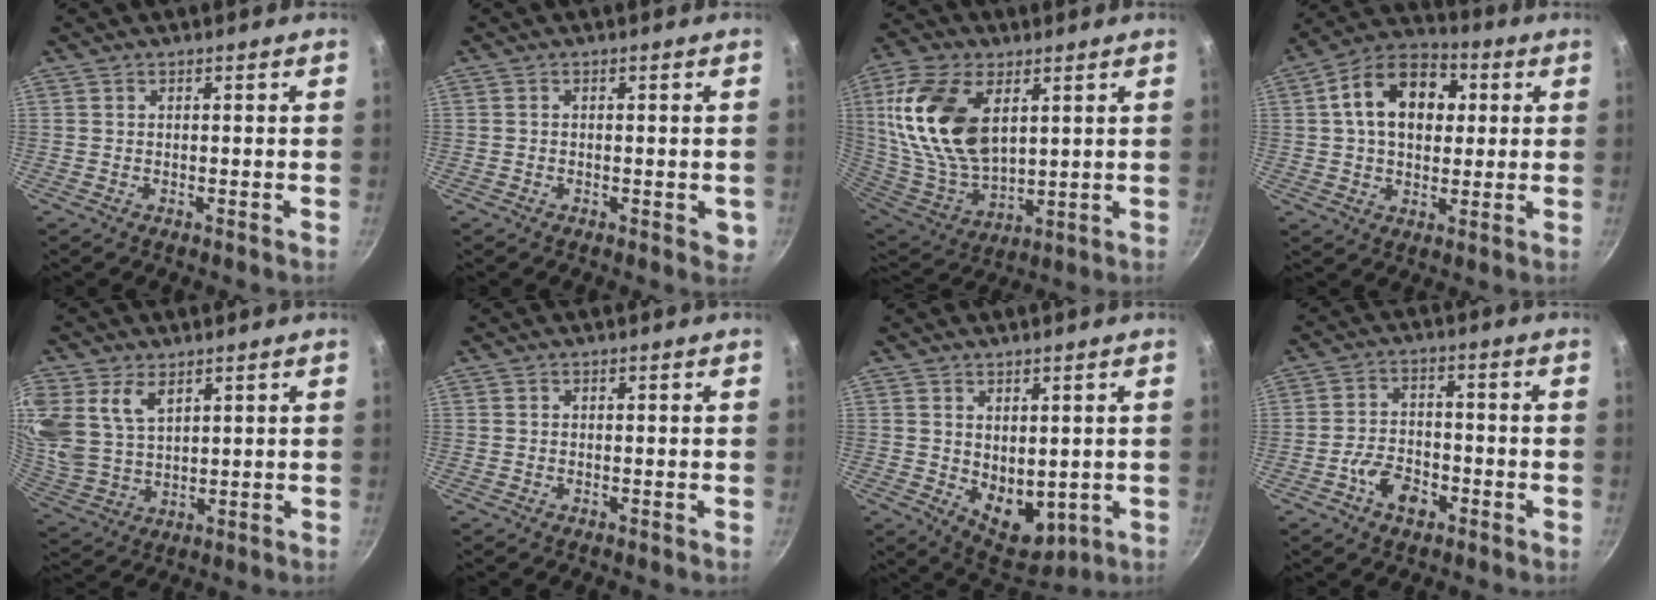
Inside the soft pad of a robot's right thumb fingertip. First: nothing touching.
{"total": 2.6, "force": [-0.7, 1.4, 2.1], "torque": [-0.021, -0.002, -0.009]}
{"total": 21.0, "force": [6.3, 12.2, 15.9], "torque": [-0.301, -0.026, 0.129]}
{"total": 15.7, "force": [3.3, 10.8, 10.9], "torque": [-0.146, 0.020, 0.038]}
{"total": 12.4, "force": [5.8, 8.1, 7.5], "torque": [-0.159, -0.016, 0.128]}
{"total": 0.0}
{"total": 8.4, "force": [0.5, 5.6, 6.3], "torque": [-0.061, -0.023, 0.030]}
{"total": 7.1, "force": [-3.3, 4.4, 4.4], "torque": [-0.064, 0.029, -0.063]}